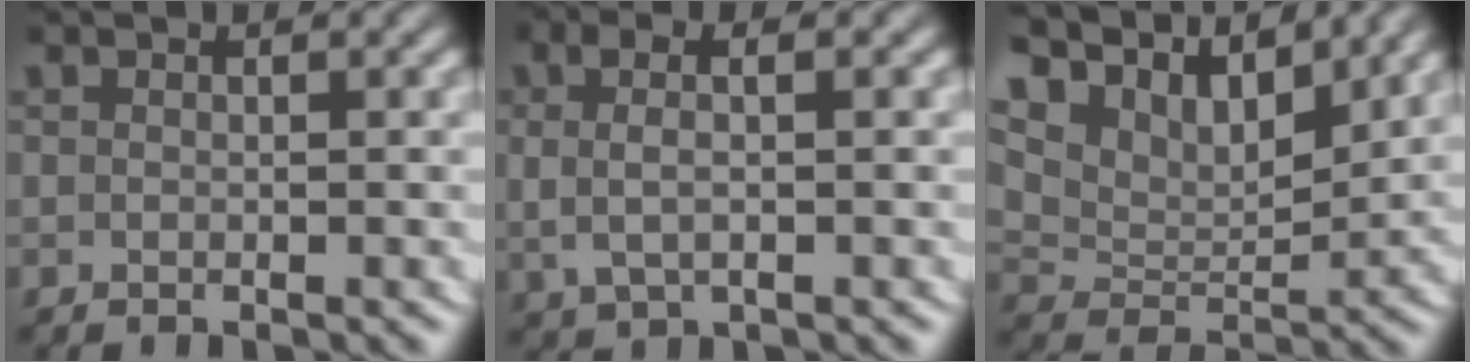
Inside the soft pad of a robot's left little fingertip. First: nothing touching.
{"total": 4.0, "force": [0.6, 2.1, 3.3], "torque": [-0.063, 0.005, 0.012]}
{"total": 10.9, "force": [6.1, 6.2, 6.5], "torque": [-0.127, 0.018, 0.092]}